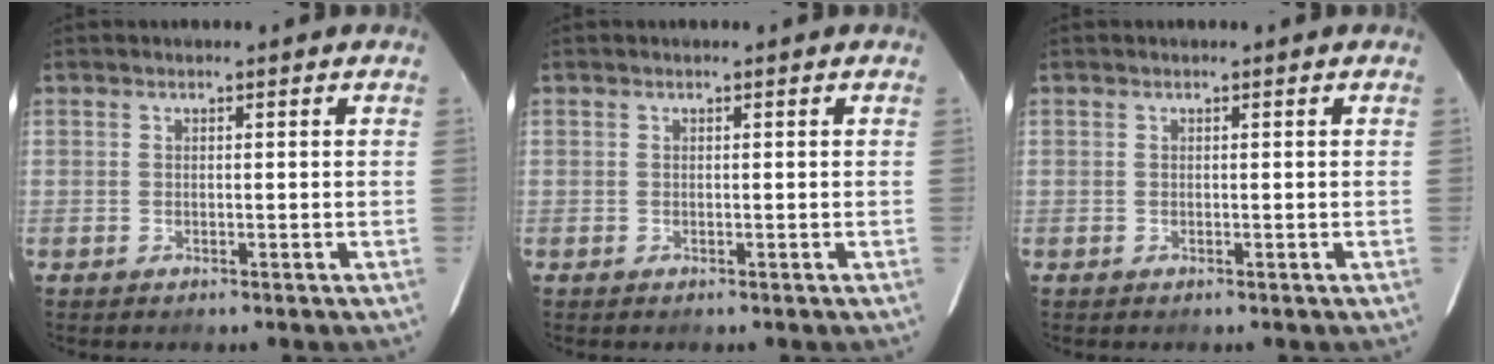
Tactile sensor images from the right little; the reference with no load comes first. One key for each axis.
{"total": 0.0}
{"total": 0.0}